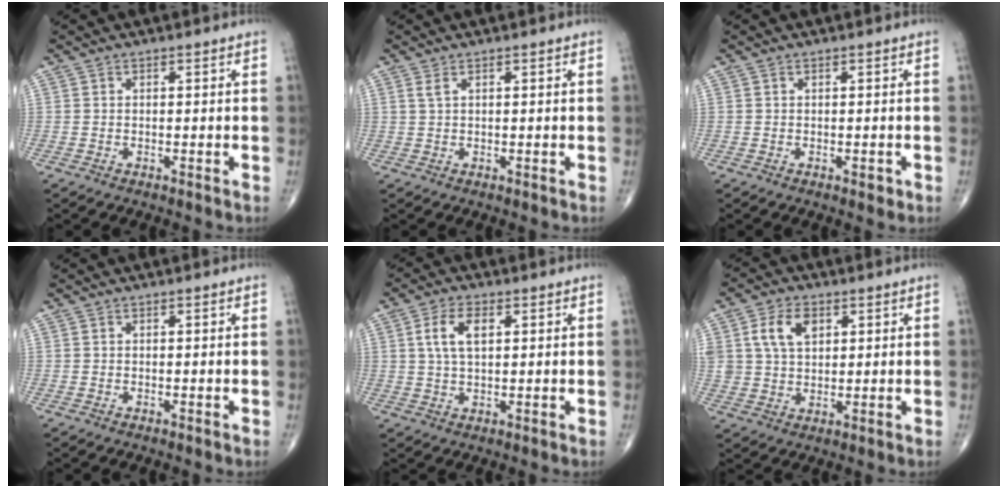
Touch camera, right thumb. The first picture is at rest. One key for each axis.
{"total": 1.1, "fx": 0.6, "fy": 0.3, "fz": 0.9, "tx": -0.023, "ty": 0.006, "tz": 0.015}
{"total": 1.1, "fx": -0.2, "fy": 0.7, "fz": 0.9, "tx": -0.006, "ty": -0.002, "tz": -0.002}
{"total": 0.0}
{"total": 6.2, "fx": 1.8, "fy": 3.1, "fz": 5.0, "tx": -0.103, "ty": 0.003, "tz": 0.037}
{"total": 8.0, "fx": 2.9, "fy": 5.3, "fz": 5.2, "tx": -0.087, "ty": -0.005, "tz": 0.057}